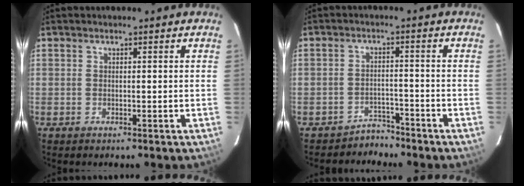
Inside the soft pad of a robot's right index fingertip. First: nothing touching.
{"total": 3.8, "force": [-3.3, 1.7, -0.5], "torque": [0.006, 0.014, -0.055]}